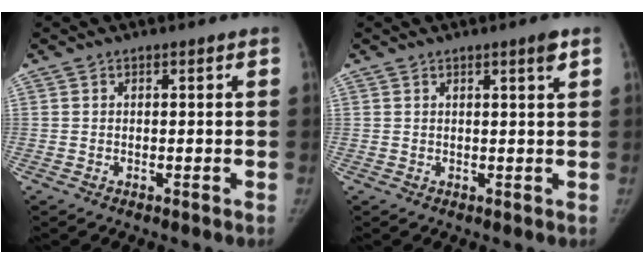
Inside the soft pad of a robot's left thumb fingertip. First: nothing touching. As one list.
[{"total": 1.9, "force": [1.1, -0.1, 1.5], "torque": [-0.022, -0.007, 0.016]}]